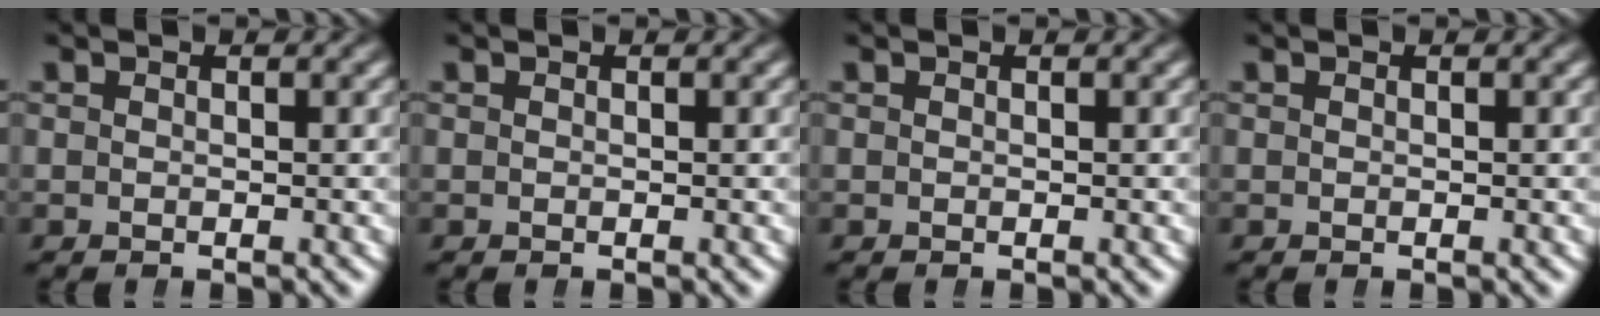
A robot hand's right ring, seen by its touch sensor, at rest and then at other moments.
{"total": 0.0}
{"total": 0.0}
{"total": 0.0}